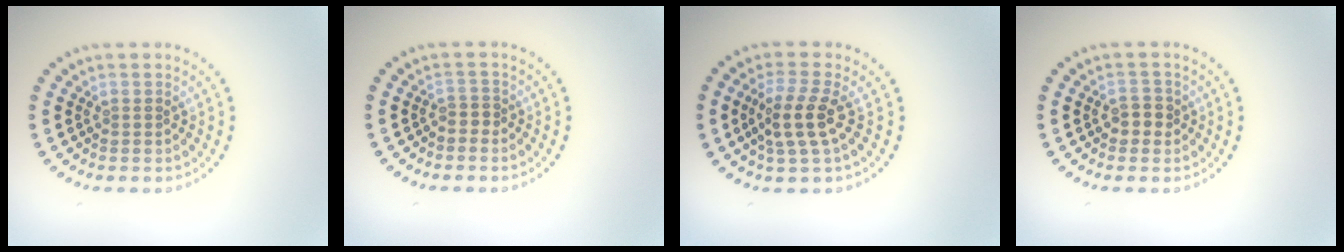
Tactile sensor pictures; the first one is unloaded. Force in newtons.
{"total": 1.0, "press": 0.6, "slide": 0.8}
{"total": 3.5, "press": 3.0, "slide": 1.7}
{"total": 1.9, "press": 1.8, "slide": 0.6}